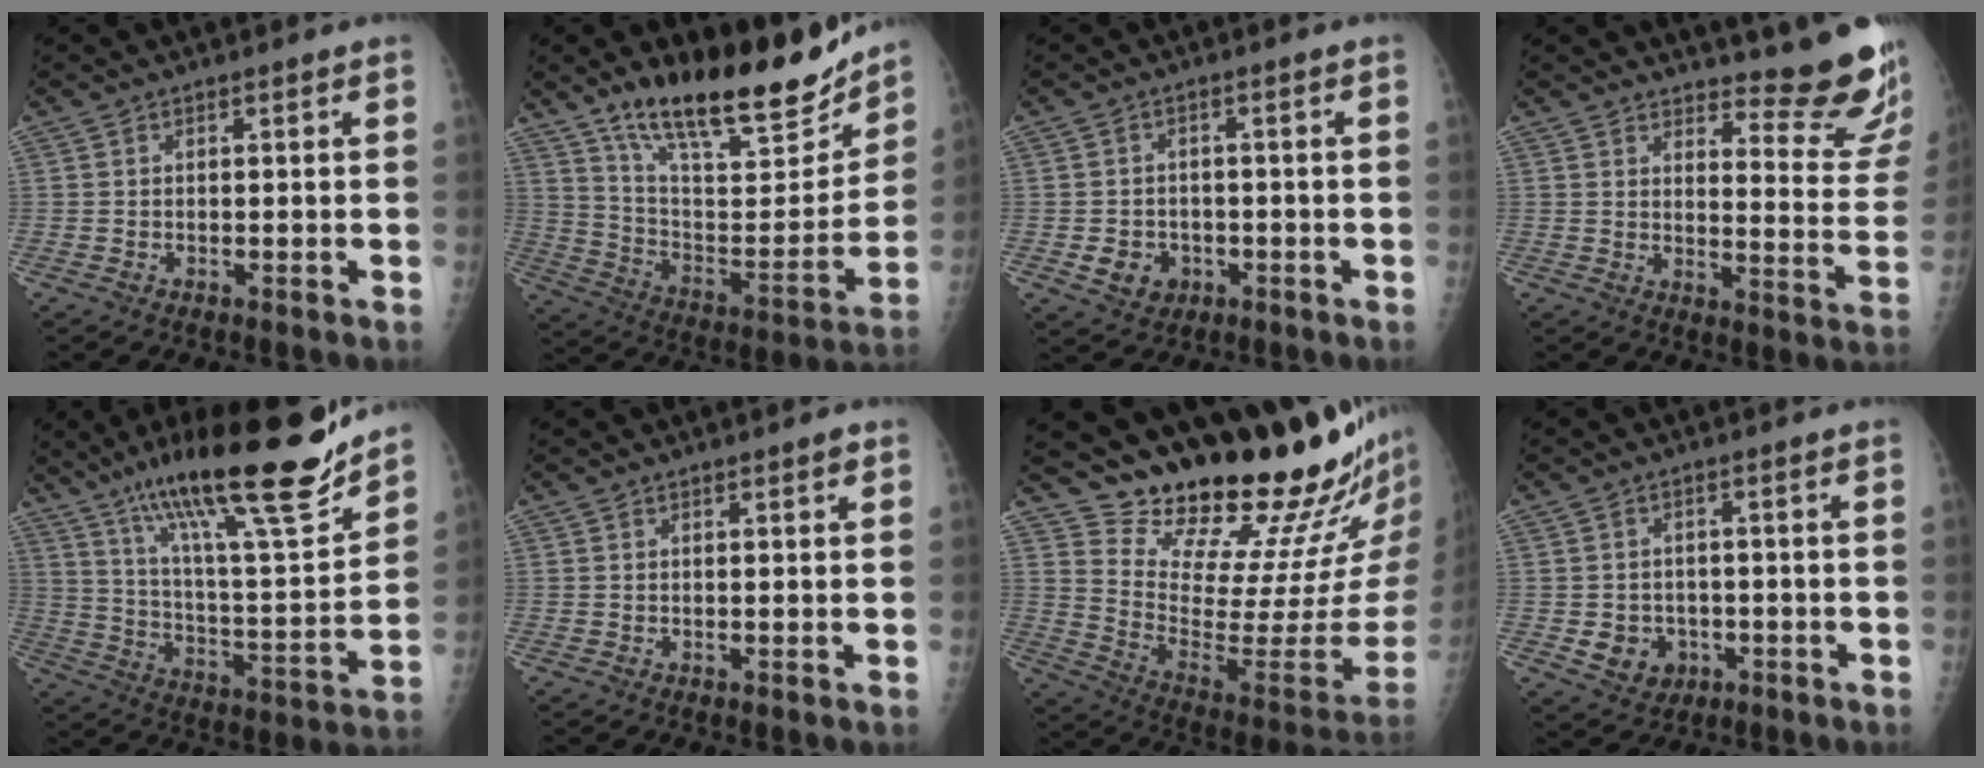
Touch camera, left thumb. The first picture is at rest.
{"total": 24.4, "force": [18.2, 7.7, 14.3], "torque": [-0.185, -0.086, 0.301]}
{"total": 4.9, "force": [-1.5, 4.2, 2.0], "torque": [-0.016, 0.006, -0.015]}
{"total": 15.6, "force": [13.9, 2.6, 6.6], "torque": [-0.052, -0.153, 0.161]}
{"total": 25.3, "force": [18.2, 4.0, 17.1], "torque": [-0.260, -0.072, 0.306]}
{"total": 1.1, "force": [0.7, 0.3, 0.8], "torque": [-0.009, -0.003, 0.010]}
{"total": 26.4, "force": [23.3, 5.0, 11.5], "torque": [-0.135, -0.192, 0.337]}
{"total": 5.6, "force": [-1.4, 4.9, 2.3], "torque": [-0.015, 0.006, -0.011]}